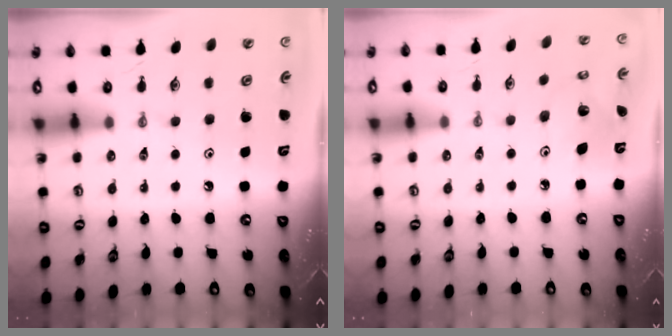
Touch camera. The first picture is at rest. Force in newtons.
{"total": 3.7, "press": 3.7, "slide": 0.2}